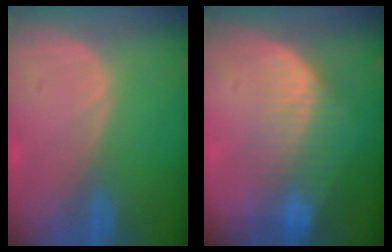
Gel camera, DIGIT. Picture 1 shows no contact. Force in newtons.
{"total": 8.0, "press": 7.0, "slide": 3.8}